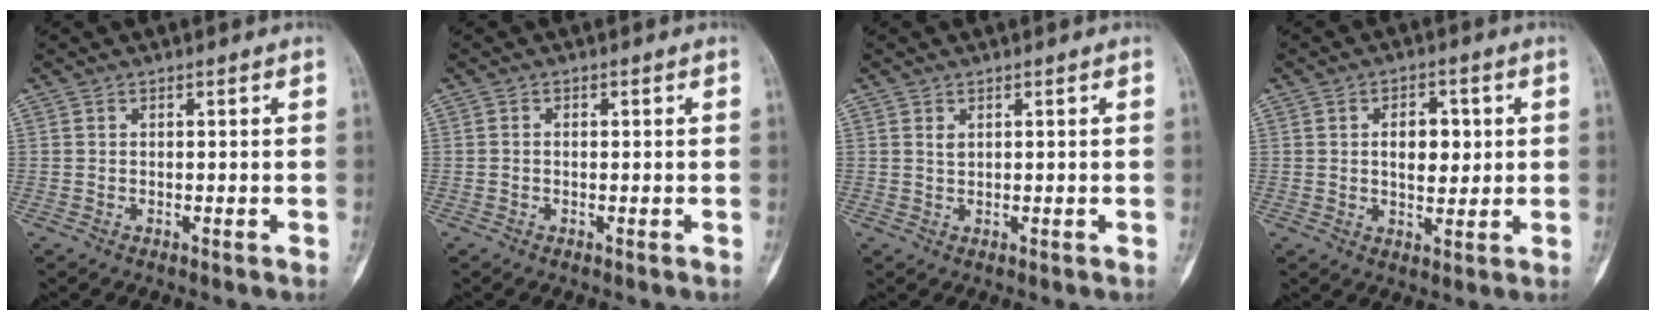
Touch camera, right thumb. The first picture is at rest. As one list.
[{"total": 0.6, "force": [-0.1, 0.4, 0.4], "torque": [-0.009, 0.004, -0.001]}, {"total": 1.1, "force": [0.6, 0.6, 0.6], "torque": [-0.003, -0.002, 0.013]}, {"total": 6.8, "force": [1.2, 4.1, 5.3], "torque": [-0.053, -0.004, 0.018]}]